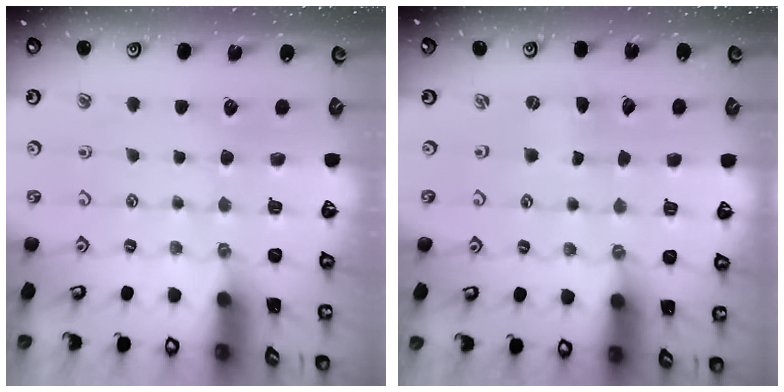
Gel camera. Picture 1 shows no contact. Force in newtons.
{"total": 0.0}